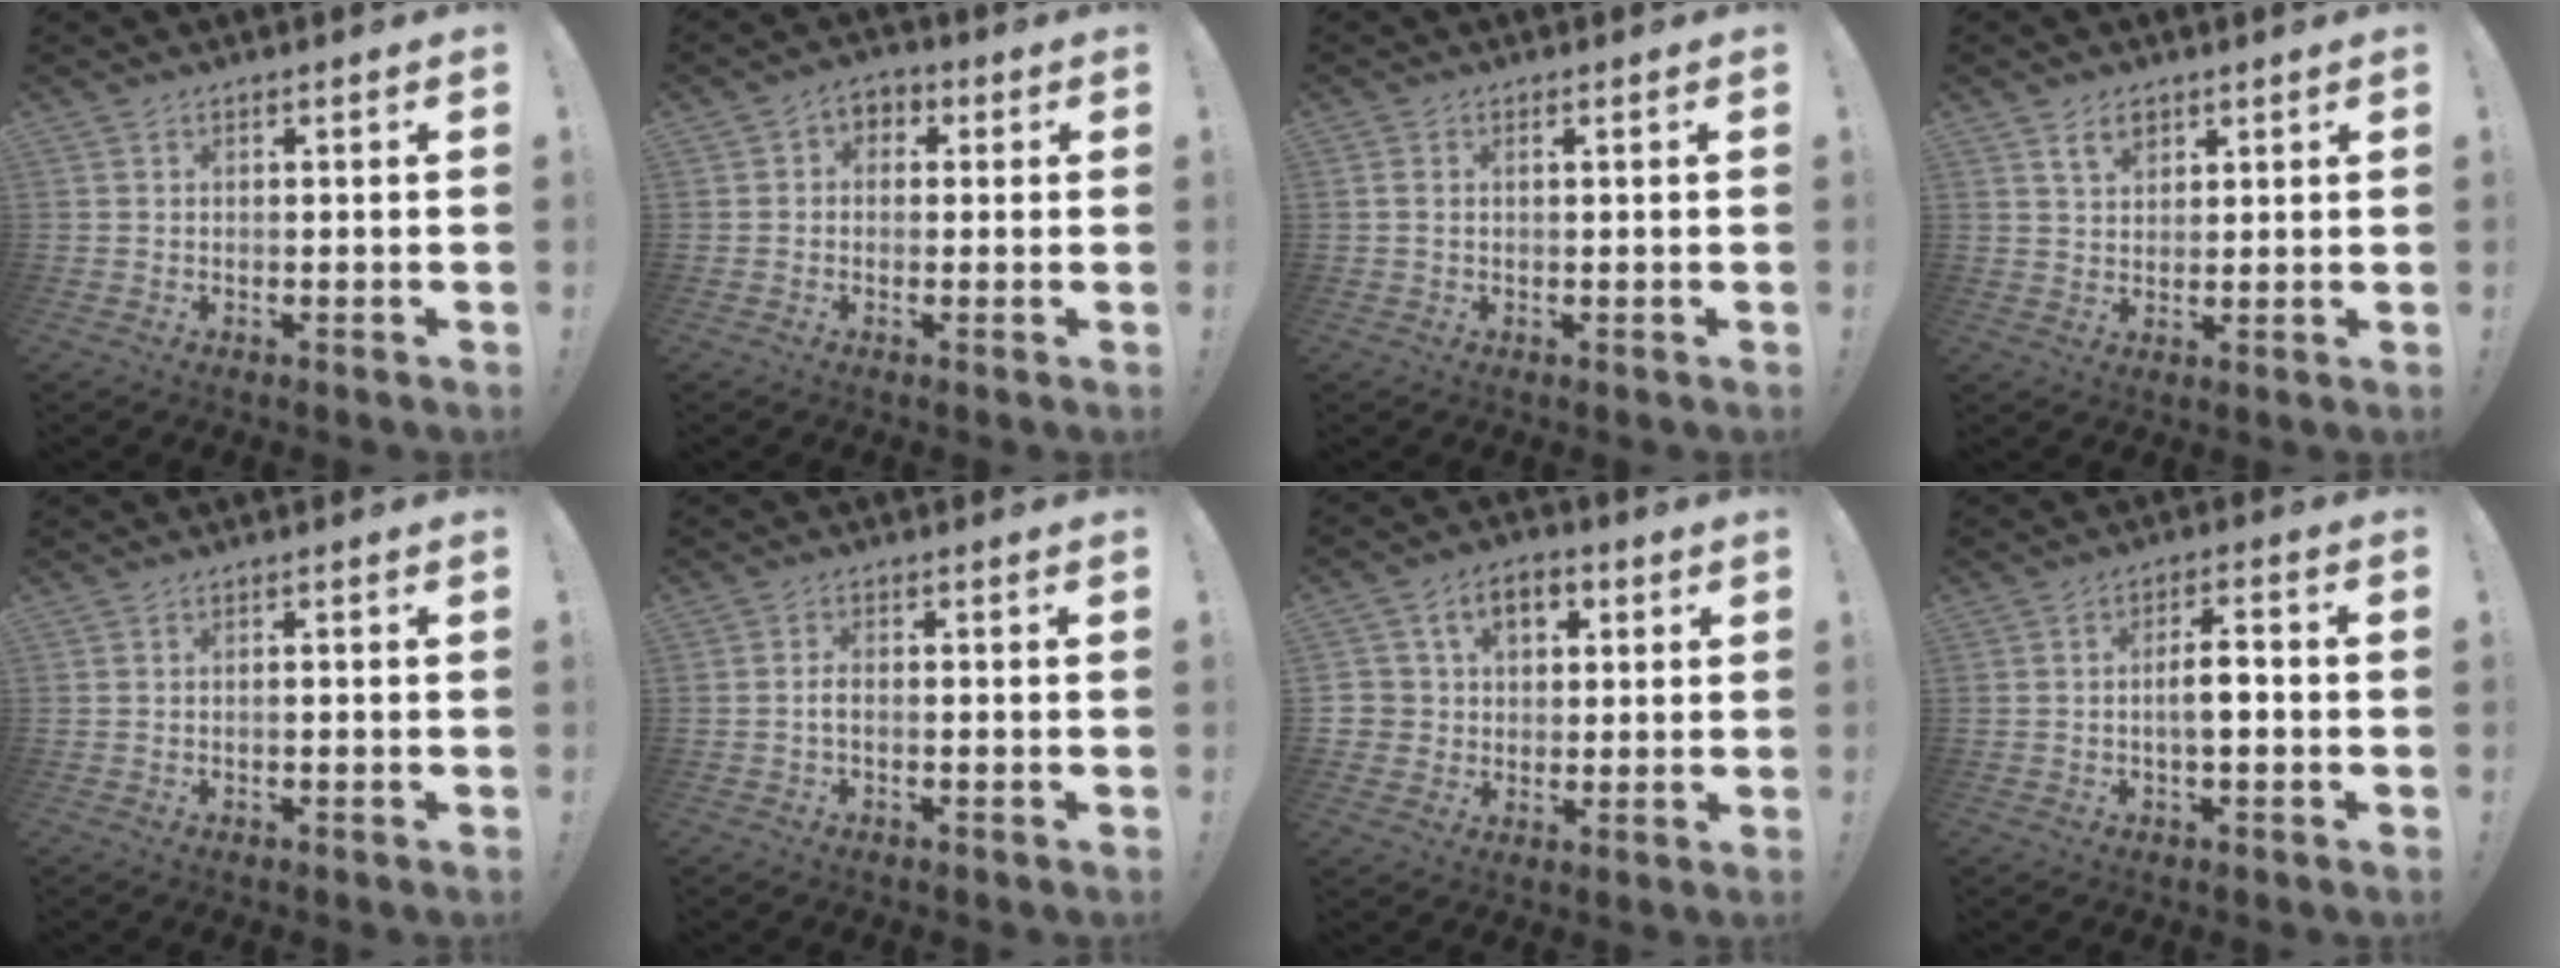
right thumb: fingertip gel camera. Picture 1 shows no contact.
{"total": 4.2, "force": [-0.8, 3.7, 1.9], "torque": [-0.024, 0.015, -0.013]}
{"total": 1.2, "force": [0.4, 0.6, 0.9], "torque": [-0.026, 0.006, 0.009]}
{"total": 5.8, "force": [3.4, 3.8, 2.7], "torque": [-0.036, -0.010, 0.061]}
{"total": 0.8, "force": [-0.5, -0.2, 0.6], "torque": [-0.012, -0.001, -0.009]}
{"total": 2.3, "force": [-0.7, 0.8, 2.0], "torque": [-0.043, 0.002, -0.015]}
{"total": 8.9, "force": [2.8, 7.5, 4.0], "torque": [-0.060, -0.007, 0.056]}
{"total": 5.8, "force": [-1.1, 1.9, 5.4], "torque": [-0.093, 0.007, -0.024]}